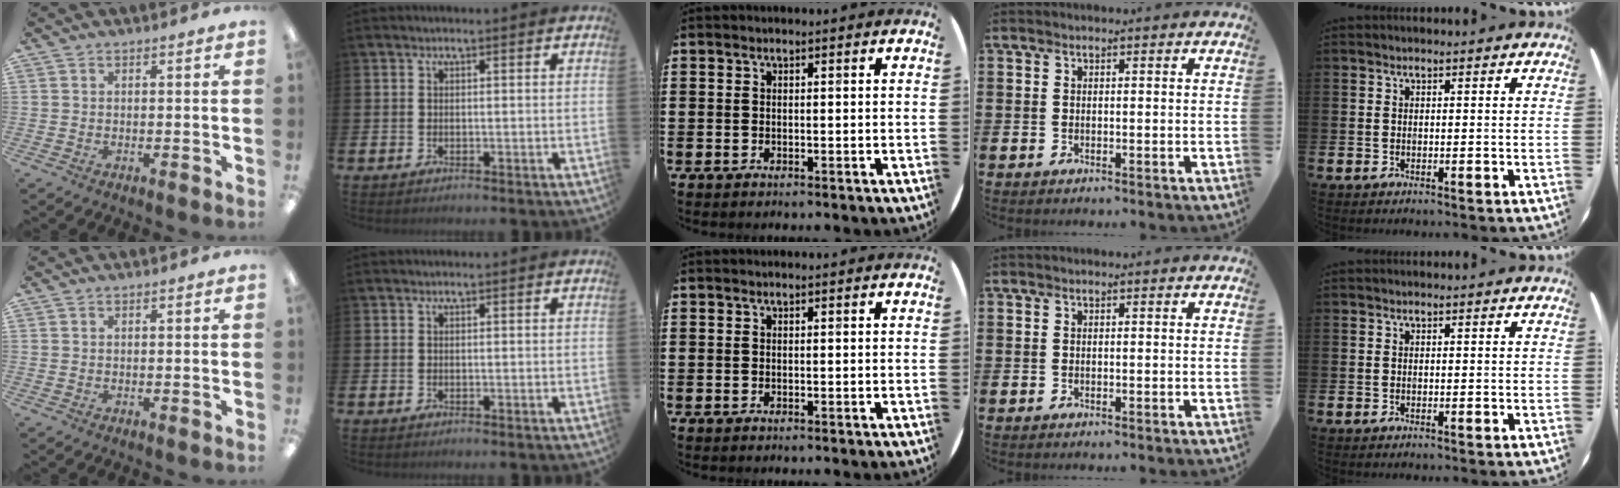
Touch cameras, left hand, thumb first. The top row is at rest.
{}